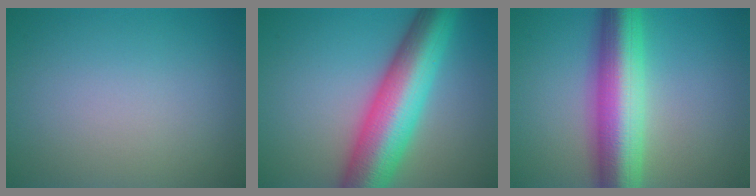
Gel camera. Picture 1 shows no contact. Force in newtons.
{"total": 11.2, "press": 11.2, "slide": 0.2}
{"total": 10.1, "press": 10.1, "slide": 0.4}